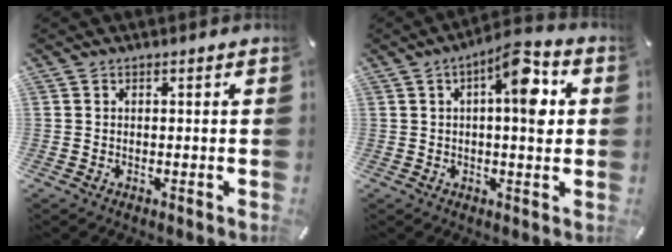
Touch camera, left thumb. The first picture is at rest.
{"total": 10.8, "force": [2.9, 3.8, 9.7], "torque": [-0.128, -0.014, 0.038]}